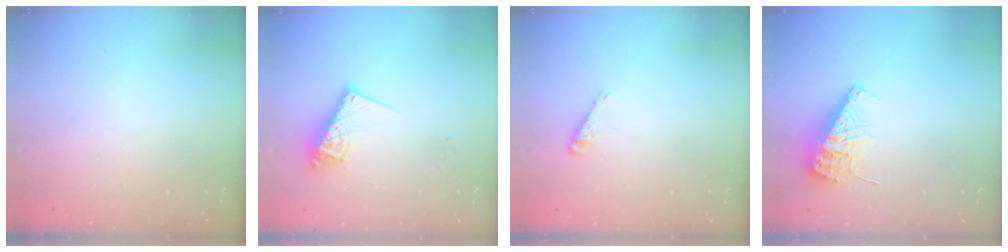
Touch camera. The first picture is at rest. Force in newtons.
{"total": 11.4, "press": 11.4, "slide": 1.0}
{"total": 4.2, "press": 4.1, "slide": 0.6}
{"total": 10.5, "press": 10.4, "slide": 0.9}